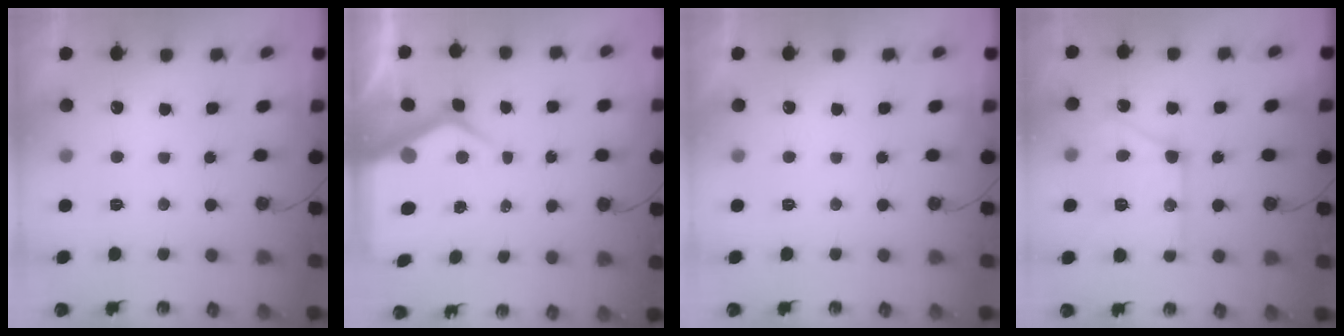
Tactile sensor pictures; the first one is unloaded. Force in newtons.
{"total": 8.8, "press": 8.8, "slide": 0.8}
{"total": 0.0}
{"total": 15.8, "press": 15.8, "slide": 1.2}